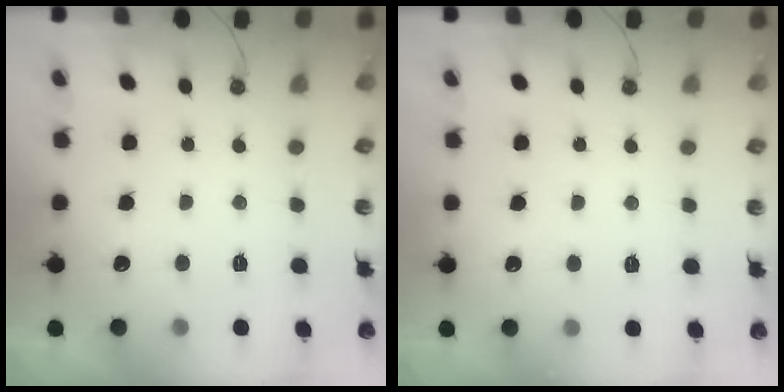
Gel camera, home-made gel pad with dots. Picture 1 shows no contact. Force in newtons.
{"total": 2.6, "press": 2.6, "slide": 0.5}